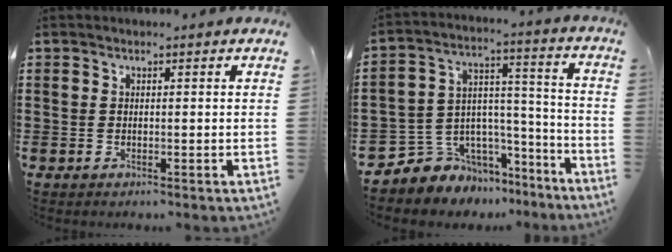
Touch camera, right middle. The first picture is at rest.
{"total": 6.3, "force": [-4.5, 4.3, -0.6], "torque": [-0.015, -0.002, -0.087]}